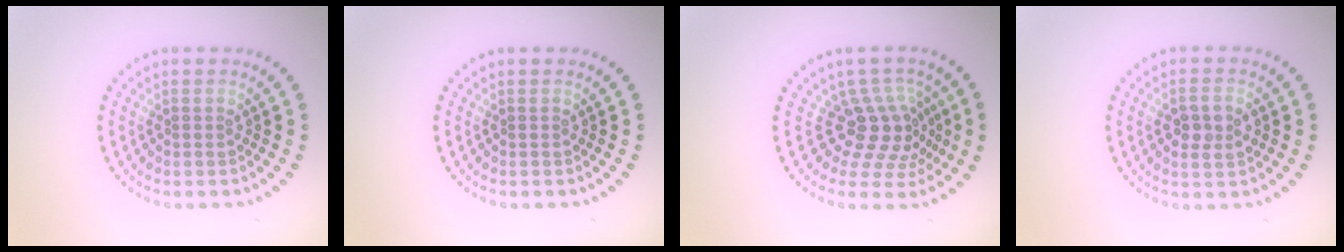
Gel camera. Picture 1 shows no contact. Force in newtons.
{"total": 0.0}
{"total": 4.3, "press": 3.0, "slide": 3.1}
{"total": 2.4, "press": 2.4, "slide": 0.2}